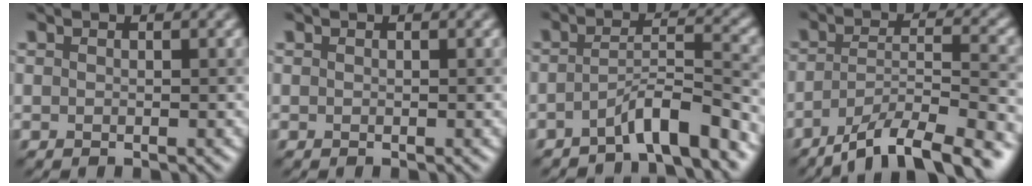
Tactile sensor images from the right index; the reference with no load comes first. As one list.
[{"total": 0.0}, {"total": 4.6, "force": [-3.2, 0.6, 3.2], "torque": [-0.051, 0.014, -0.063]}, {"total": 9.4, "force": [-6.8, 2.2, 6.2], "torque": [-0.099, 0.003, -0.119]}]